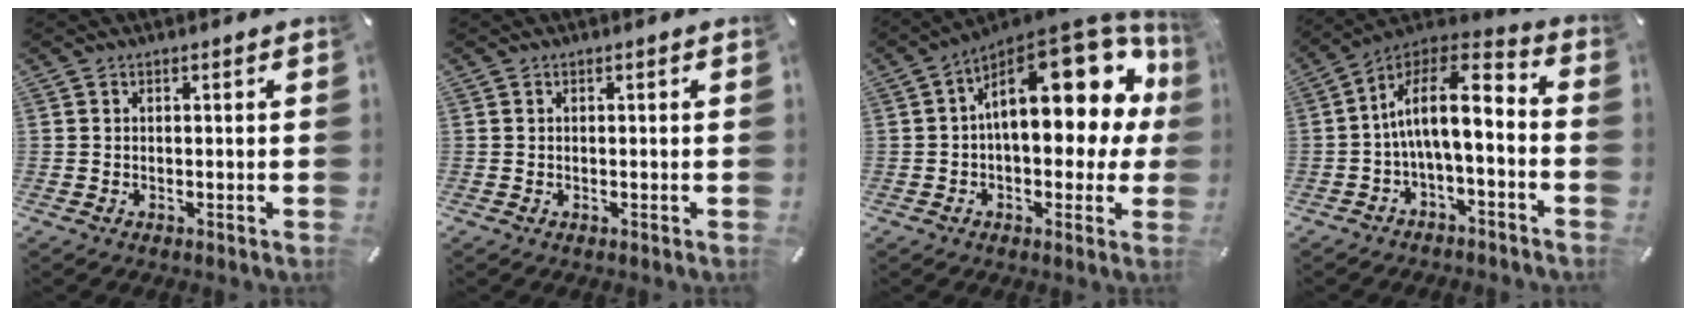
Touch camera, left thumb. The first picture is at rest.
{"total": 0.0}
{"total": 22.1, "force": [6.5, 11.7, 17.6], "torque": [-0.231, -0.041, 0.117]}
{"total": 12.5, "force": [-0.7, 5.4, 11.3], "torque": [-0.197, 0.000, -0.012]}